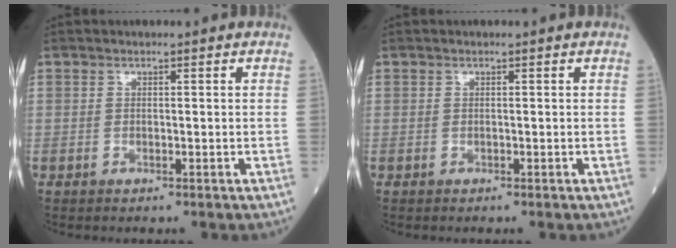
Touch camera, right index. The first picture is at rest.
{"total": 0.0}